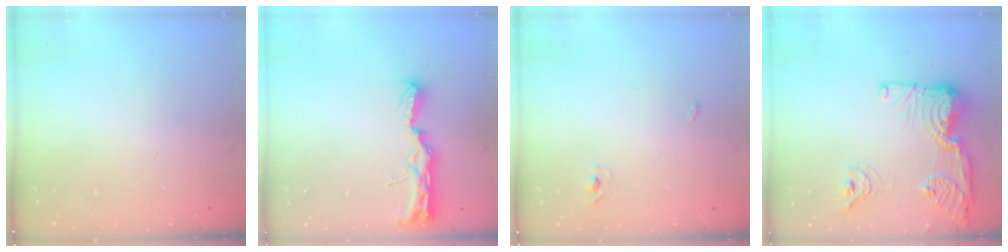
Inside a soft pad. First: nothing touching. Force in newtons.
{"total": 11.1, "press": 9.8, "slide": 5.2}
{"total": 2.4, "press": 2.1, "slide": 1.0}
{"total": 18.3, "press": 17.2, "slide": 6.3}